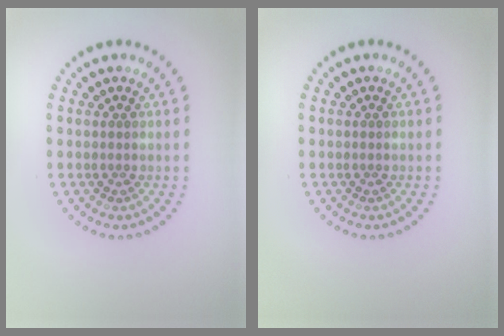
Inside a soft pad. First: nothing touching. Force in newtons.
{"total": 0.0}